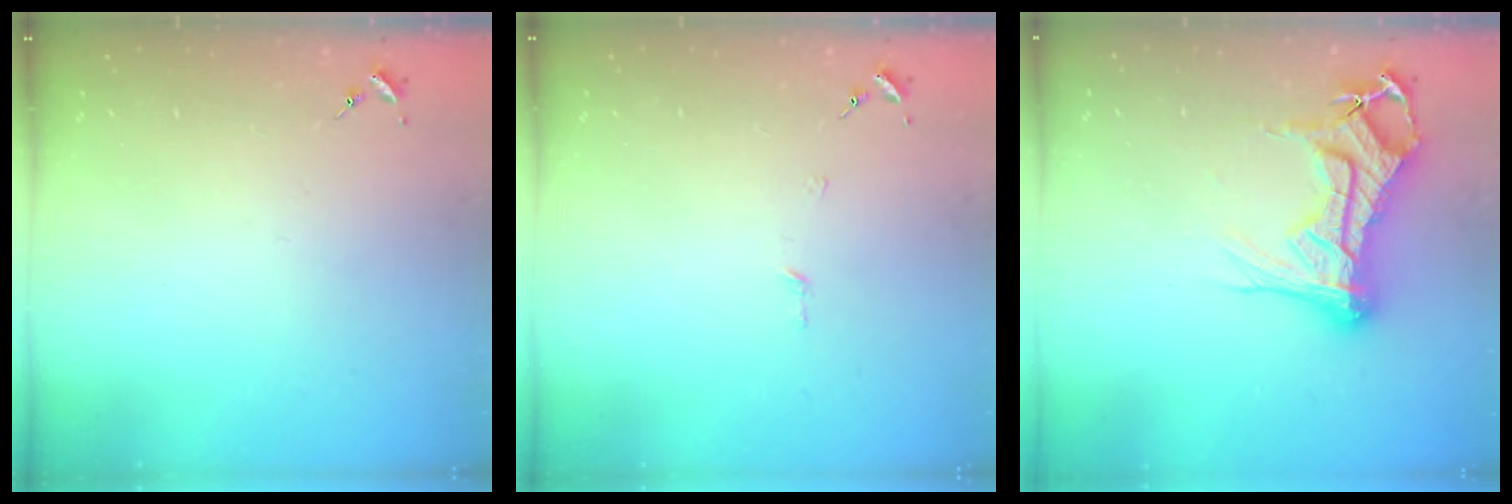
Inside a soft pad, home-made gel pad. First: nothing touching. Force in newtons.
{"total": 3.0, "press": 3.0, "slide": 0.2}
{"total": 22.3, "press": 22.2, "slide": 2.1}